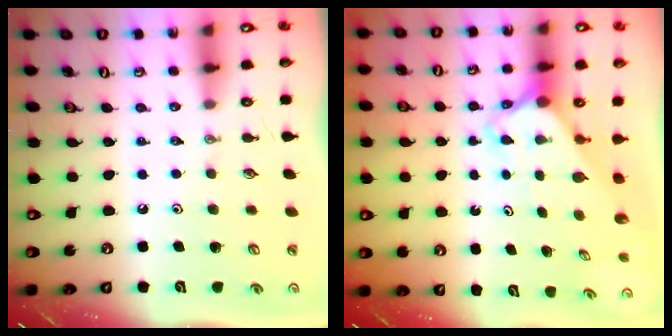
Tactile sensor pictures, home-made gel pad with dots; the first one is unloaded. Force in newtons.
{"total": 2.5, "press": 2.5, "slide": 0.2}